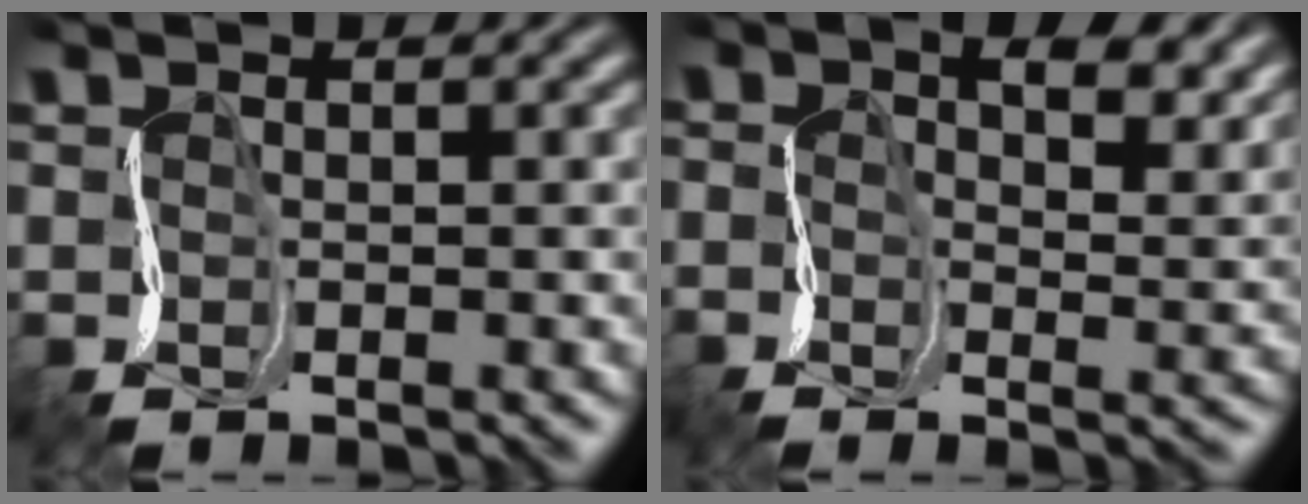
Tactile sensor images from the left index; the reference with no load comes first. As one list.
[{"total": 6.7, "force": [2.8, 3.1, 5.2], "torque": [-0.094, 0.007, 0.035]}]